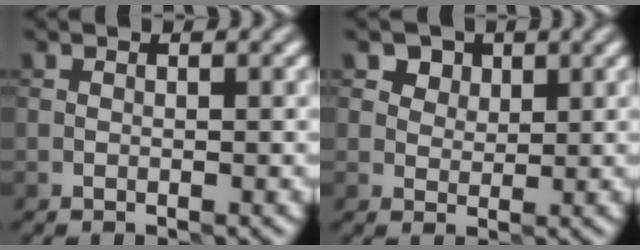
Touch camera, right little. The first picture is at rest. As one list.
[{"total": 4.6, "force": [3.0, 3.1, 1.6], "torque": [-0.041, 0.005, 0.043]}]